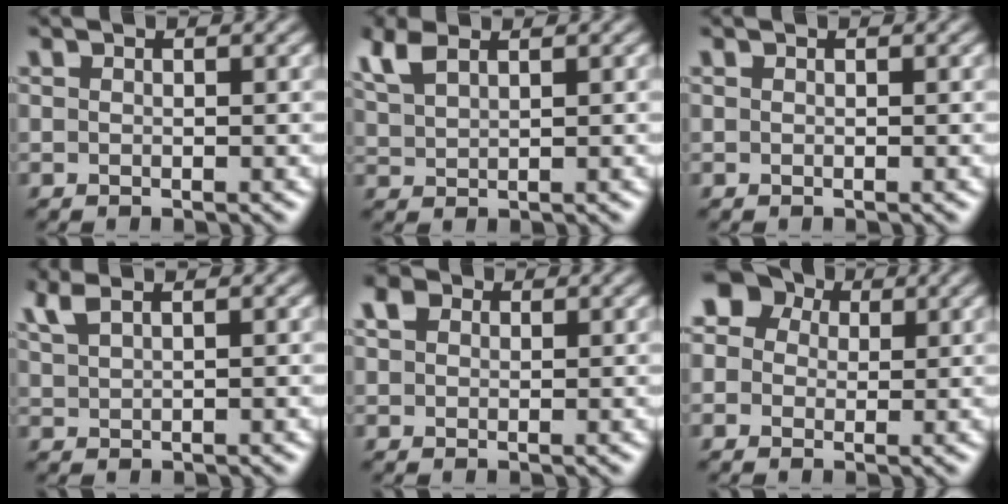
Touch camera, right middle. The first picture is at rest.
{"total": 3.0, "force": [2.0, 1.2, 1.9], "torque": [-0.053, 0.008, 0.044]}
{"total": 0.0}
{"total": 2.3, "force": [1.7, 0.7, 1.4], "torque": [-0.033, 0.005, 0.037]}
{"total": 2.0, "force": [1.0, 1.5, 0.9], "torque": [-0.021, 0.004, 0.016]}
{"total": 6.2, "force": [2.8, 4.9, 2.5], "torque": [-0.055, 0.018, 0.027]}